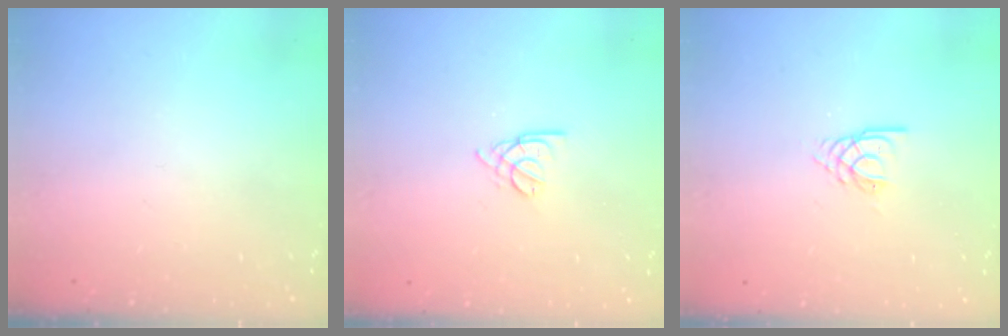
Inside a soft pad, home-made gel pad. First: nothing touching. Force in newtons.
{"total": 2.6, "press": 2.6, "slide": 0.6}
{"total": 2.8, "press": 2.8, "slide": 0.3}